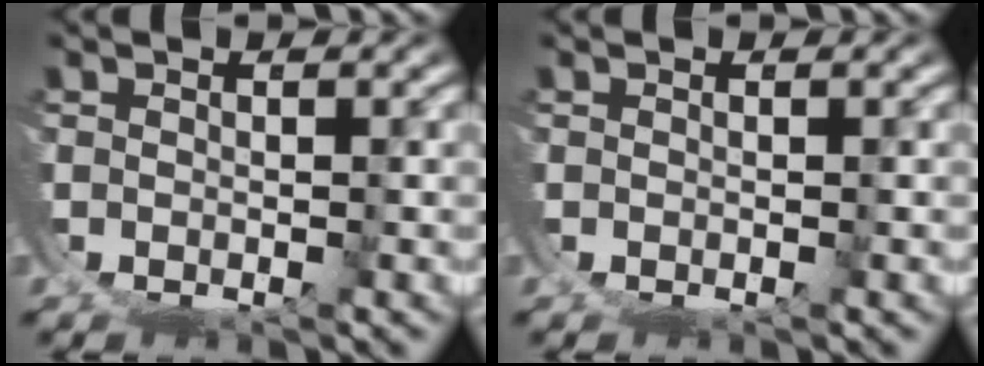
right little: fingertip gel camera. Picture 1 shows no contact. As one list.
[{"total": 0.0}]